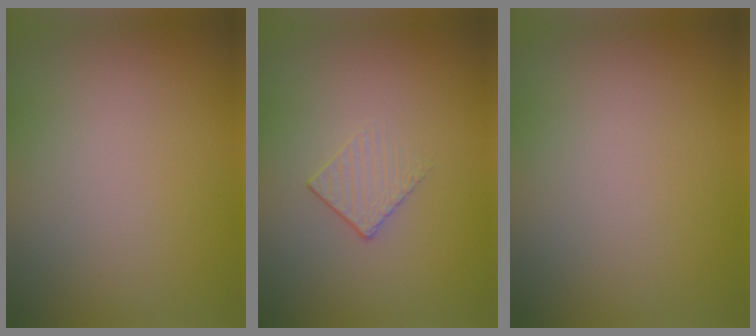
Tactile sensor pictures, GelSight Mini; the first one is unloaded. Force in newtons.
{"total": 1.3, "press": 0.7, "slide": 1.1}
{"total": 0.0}